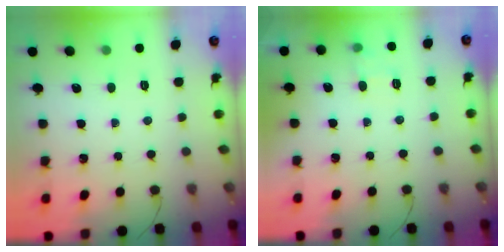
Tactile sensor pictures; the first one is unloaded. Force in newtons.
{"total": 6.1, "press": 5.9, "slide": 1.8}